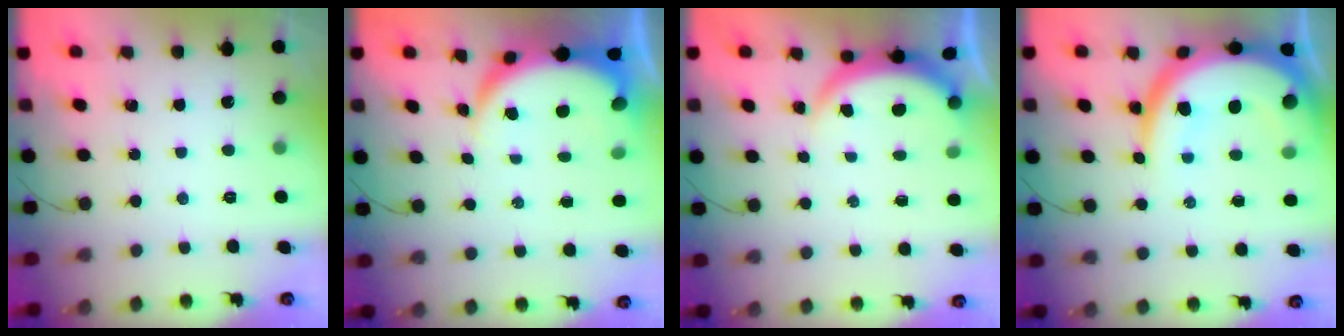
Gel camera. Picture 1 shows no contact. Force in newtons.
{"total": 7.1, "press": 7.0, "slide": 1.5}
{"total": 4.0, "press": 4.0, "slide": 0.3}
{"total": 18.4, "press": 18.3, "slide": 1.9}